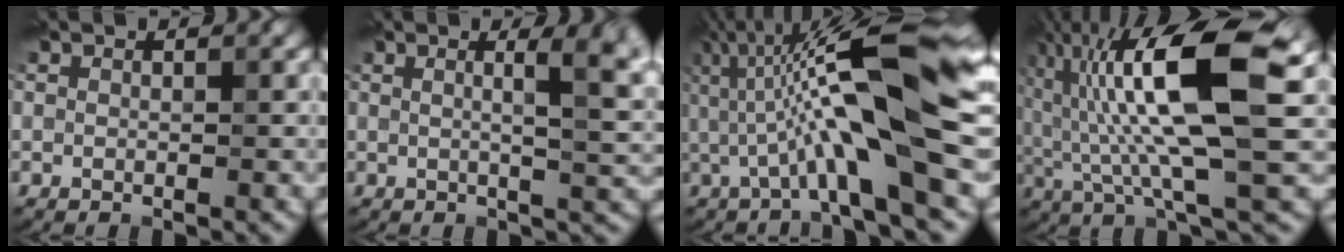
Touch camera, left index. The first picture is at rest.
{"total": 5.8, "force": [1.1, 1.5, 5.5], "torque": [-0.060, 0.012, 0.012]}
{"total": 12.2, "force": [1.1, 2.5, 11.9], "torque": [-0.199, 0.017, 0.014]}
{"total": 13.4, "force": [2.2, 3.5, 12.8], "torque": [-0.230, 0.012, 0.033]}